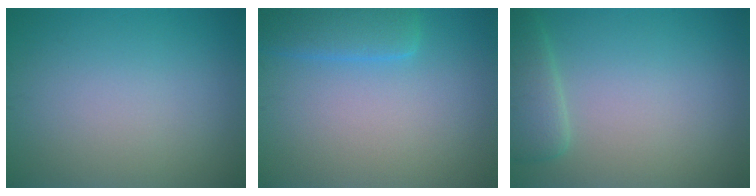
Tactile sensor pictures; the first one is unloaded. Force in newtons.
{"total": 3.1, "press": 3.1, "slide": 0.3}
{"total": 2.9, "press": 2.9, "slide": 0.3}